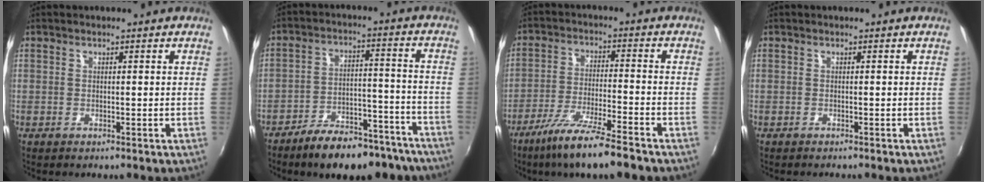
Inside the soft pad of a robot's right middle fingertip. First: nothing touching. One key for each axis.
{"total": 18.1, "fx": -15.1, "fy": 6.6, "fz": 7.5, "tx": -0.122, "ty": 0.028, "tz": -0.192}
{"total": 12.2, "fx": -9.4, "fy": 0.3, "fz": 7.8, "tx": -0.161, "ty": -0.027, "tz": -0.163}
{"total": 0.5, "fx": -0.5, "fy": 0.1, "fz": 0.2, "tx": -0.001, "ty": -0.003, "tz": -0.009}